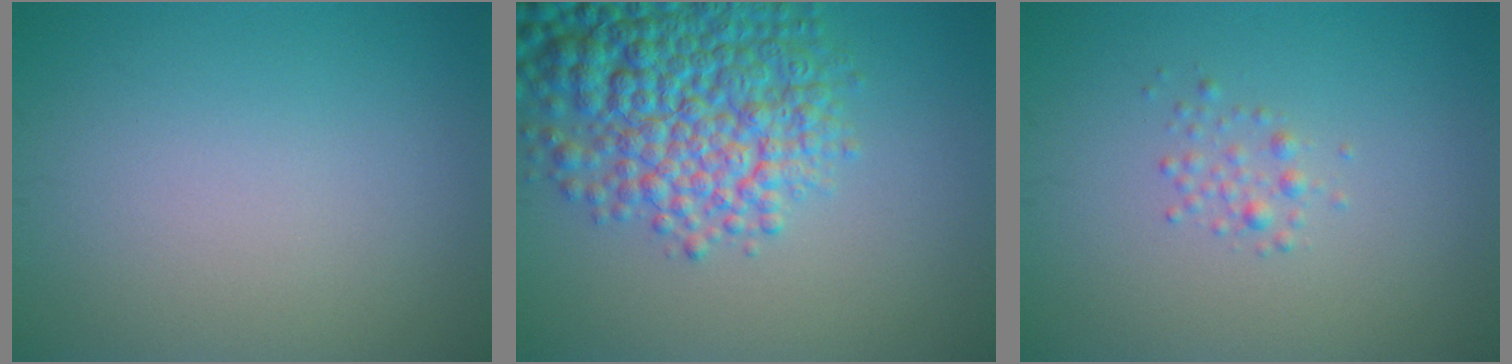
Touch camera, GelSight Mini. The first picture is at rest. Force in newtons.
{"total": 9.2, "press": 9.2, "slide": 0.4}
{"total": 1.2, "press": 1.2, "slide": 0.0}